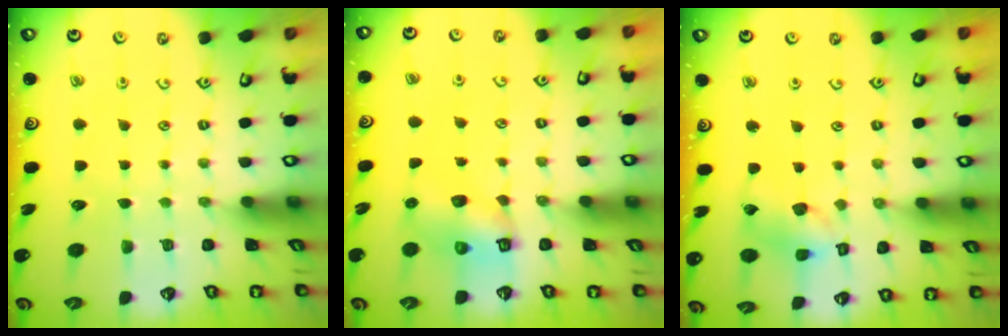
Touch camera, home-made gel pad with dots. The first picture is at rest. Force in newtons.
{"total": 7.1, "press": 7.0, "slide": 0.9}
{"total": 10.6, "press": 10.5, "slide": 1.5}